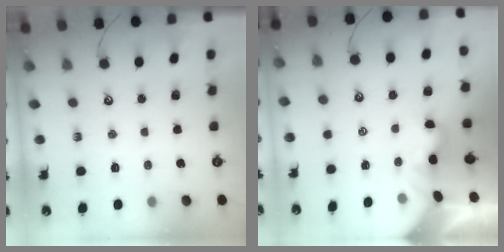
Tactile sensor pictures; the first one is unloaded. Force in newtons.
{"total": 2.0, "press": 2.0, "slide": 0.5}